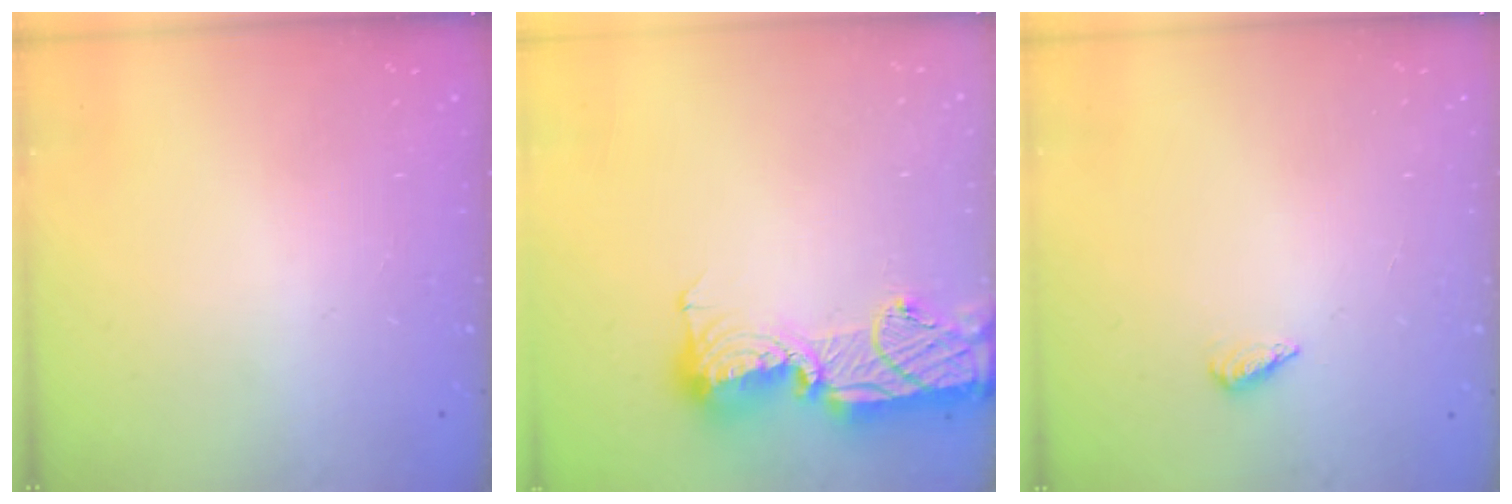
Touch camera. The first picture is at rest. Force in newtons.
{"total": 17.0, "press": 16.3, "slide": 4.7}
{"total": 2.1, "press": 1.9, "slide": 0.8}